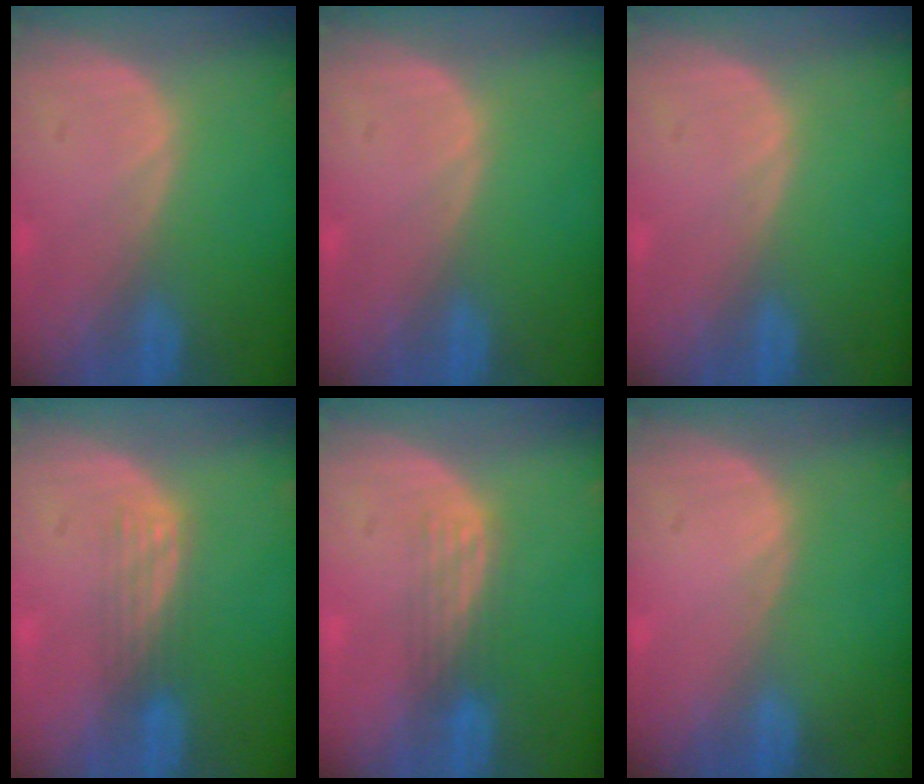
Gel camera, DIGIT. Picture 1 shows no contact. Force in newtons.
{"total": 0.0}
{"total": 0.0}
{"total": 2.8, "press": 2.5, "slide": 1.3}
{"total": 2.9, "press": 2.7, "slide": 1.2}
{"total": 0.0}